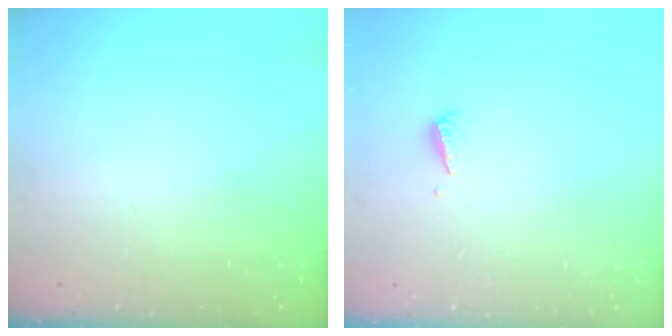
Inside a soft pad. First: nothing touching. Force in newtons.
{"total": 3.1, "press": 3.1, "slide": 0.3}